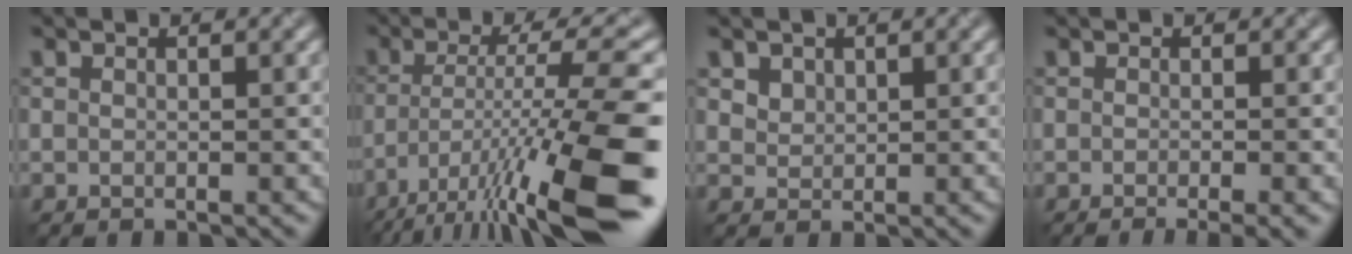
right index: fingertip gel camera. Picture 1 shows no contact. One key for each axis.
{"total": 14.5, "fx": -7.7, "fy": 2.8, "fz": 12.0, "tx": -0.204, "ty": 0.003, "tz": -0.126}
{"total": 1.9, "fx": 1.1, "fy": 1.3, "fz": 0.6, "tx": -0.018, "ty": -0.005, "tz": 0.032}
{"total": 2.9, "fx": -1.1, "fy": 0.9, "fz": 2.5, "tx": -0.024, "ty": -0.007, "tz": -0.017}